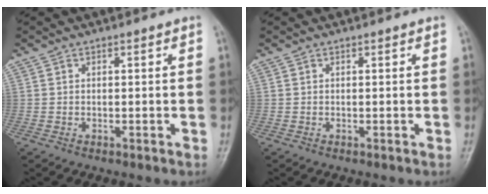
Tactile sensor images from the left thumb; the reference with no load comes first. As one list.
[{"total": 0.0}]